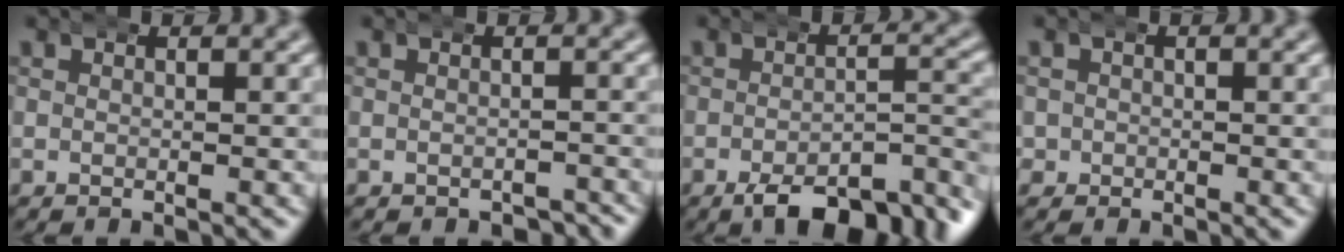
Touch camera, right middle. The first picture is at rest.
{"total": 1.7, "force": [-1.6, 0.5, 0.1], "torque": [0.009, 0.002, -0.029]}
{"total": 9.0, "force": [-6.8, 3.2, 5.0], "torque": [-0.049, -0.003, -0.104]}
{"total": 1.6, "force": [-0.9, 1.2, -0.5], "torque": [0.016, -0.004, -0.019]}